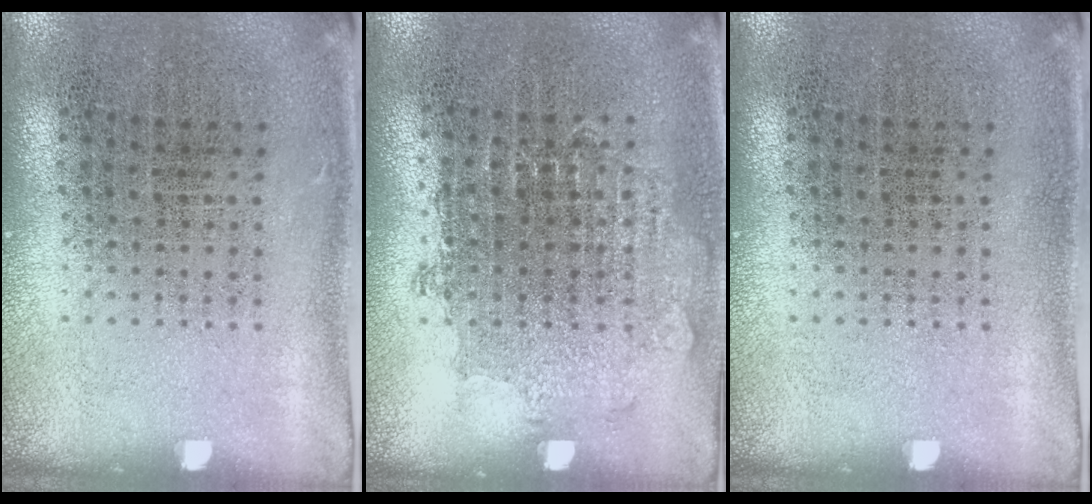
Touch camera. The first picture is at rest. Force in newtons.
{"total": 0.8, "press": 0.7, "slide": 0.2}
{"total": 0.0}